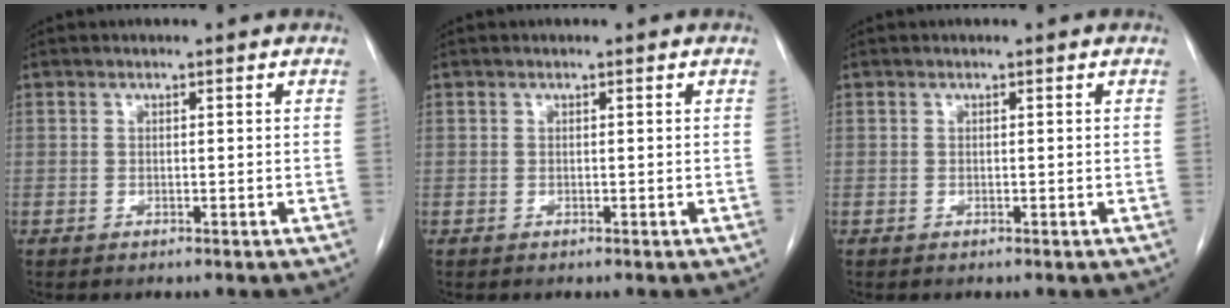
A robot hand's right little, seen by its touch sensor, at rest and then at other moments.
{"total": 0.0}
{"total": 0.0}